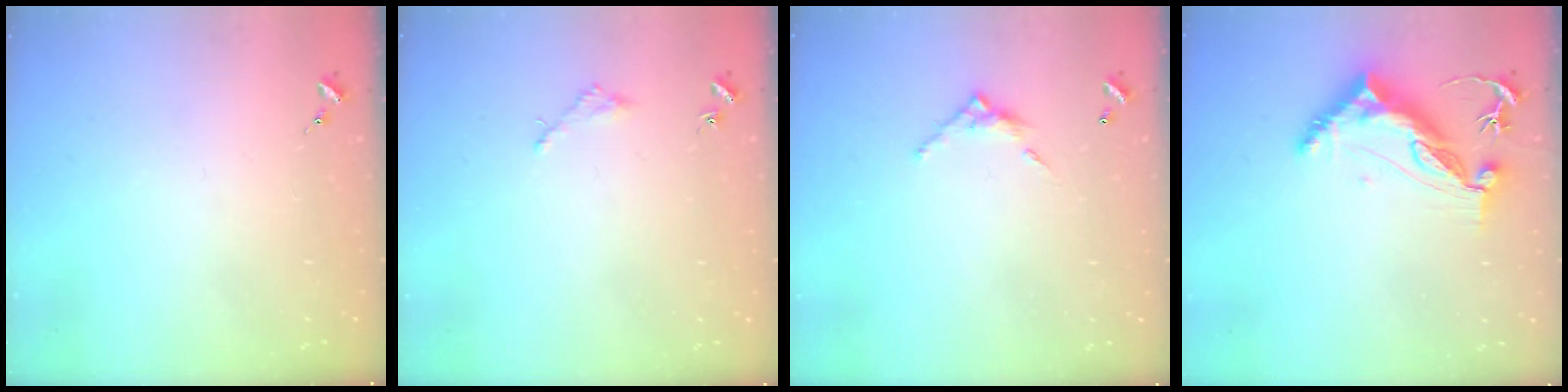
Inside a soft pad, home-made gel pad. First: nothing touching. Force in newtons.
{"total": 1.6, "press": 1.6, "slide": 0.2}
{"total": 6.7, "press": 6.7, "slide": 0.4}
{"total": 10.7, "press": 10.6, "slide": 1.2}